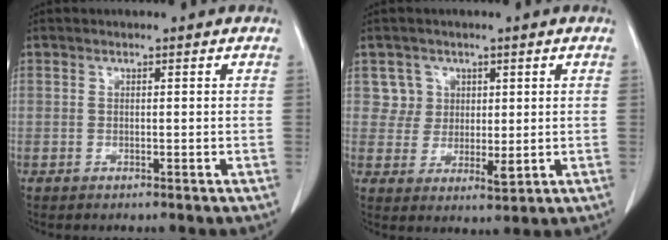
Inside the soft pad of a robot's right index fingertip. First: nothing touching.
{"total": 4.8, "force": [2.1, 4.2, 0.5], "torque": [-0.004, 0.002, 0.044]}